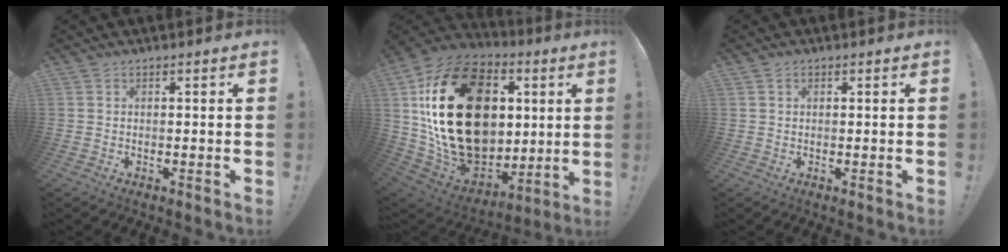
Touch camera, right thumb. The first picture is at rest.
{"total": 35.0, "force": [6.2, 24.1, 24.7], "torque": [-0.469, -0.023, 0.161]}
{"total": 0.9, "force": [0.4, 0.7, 0.3], "torque": [0.000, -0.001, 0.007]}